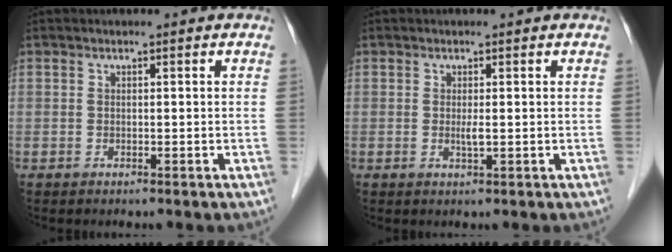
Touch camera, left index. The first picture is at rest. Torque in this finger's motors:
{"motor_torque": [0.31, 0.21, 0.01, 0.02]}